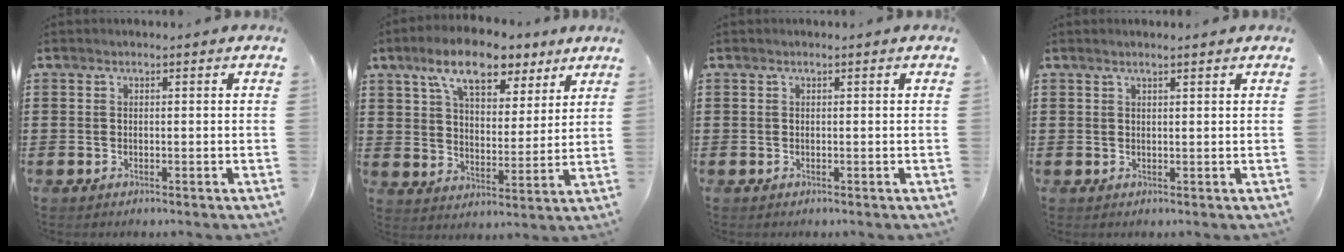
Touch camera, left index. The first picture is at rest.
{"total": 10.6, "force": [7.8, 4.2, 5.9], "torque": [-0.117, -0.015, 0.138]}
{"total": 0.0}
{"total": 1.2, "force": [1.0, 0.0, 0.7], "torque": [-0.013, 0.000, 0.018]}